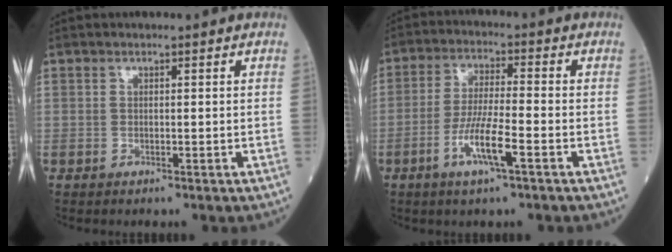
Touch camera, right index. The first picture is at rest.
{"total": 7.6, "force": [-3.2, 0.5, 6.9], "torque": [-0.136, -0.008, -0.062]}